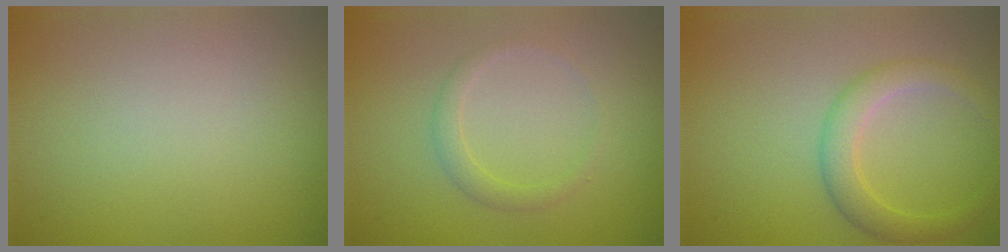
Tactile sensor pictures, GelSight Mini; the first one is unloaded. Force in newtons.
{"total": 1.4, "press": 1.4, "slide": 0.1}
{"total": 2.9, "press": 2.9, "slide": 0.1}